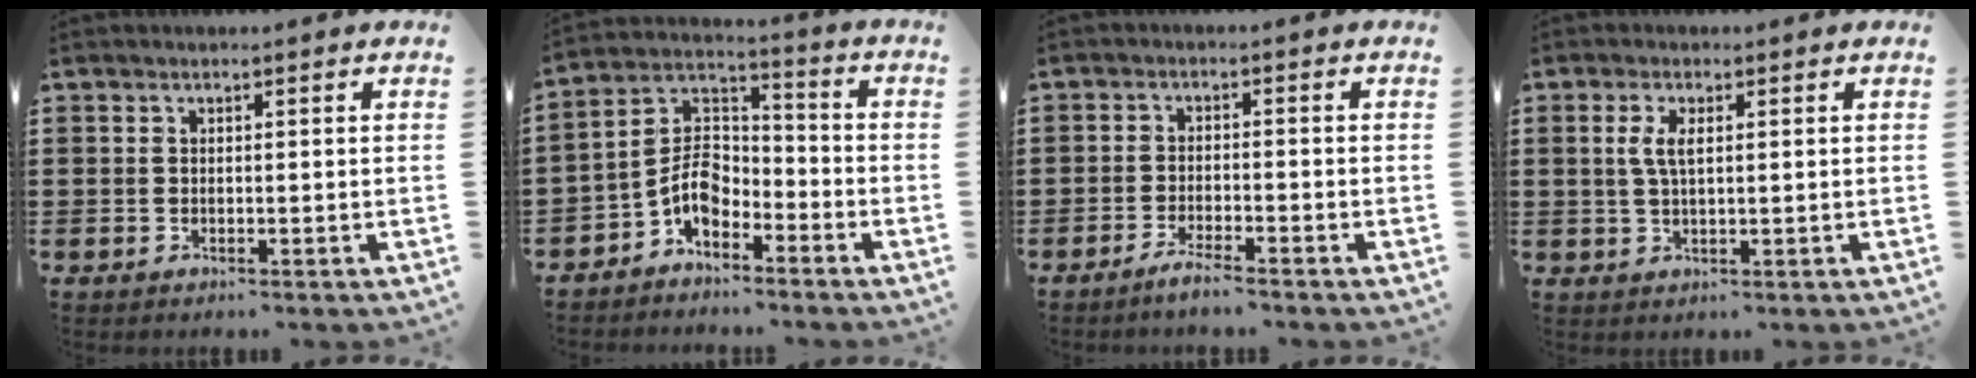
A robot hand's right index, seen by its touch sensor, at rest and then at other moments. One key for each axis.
{"total": 6.9, "fx": -3.7, "fy": 4.2, "fz": 4.0, "tx": -0.097, "ty": -0.002, "tz": -0.078}
{"total": 2.6, "fx": -2.4, "fy": -0.2, "fz": 1.1, "tx": -0.026, "ty": 0.001, "tz": -0.047}
{"total": 3.1, "fx": 0.7, "fy": 1.0, "fz": 2.9, "tx": -0.060, "ty": 0.007, "tz": 0.010}